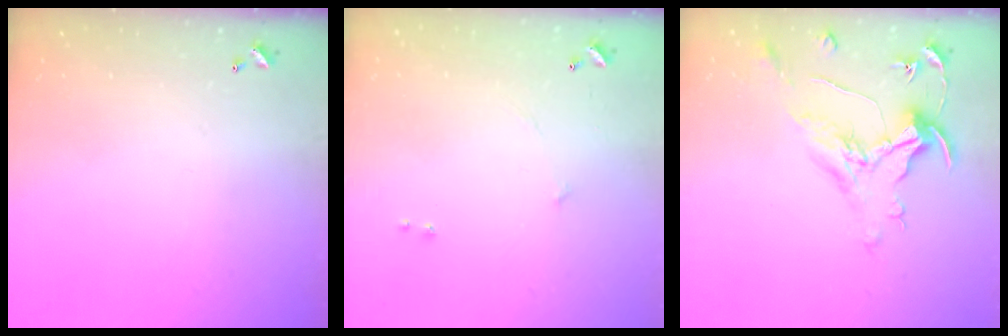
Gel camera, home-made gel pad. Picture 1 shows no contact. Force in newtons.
{"total": 7.0, "press": 7.0, "slide": 0.6}
{"total": 1.6, "press": 1.4, "slide": 0.7}